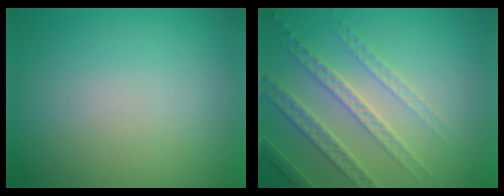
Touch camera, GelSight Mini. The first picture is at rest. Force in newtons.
{"total": 3.9, "press": 3.8, "slide": 1.0}